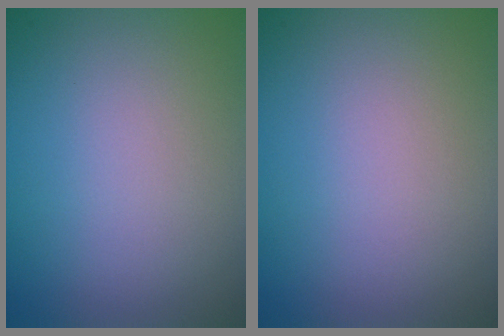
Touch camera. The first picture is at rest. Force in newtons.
{"total": 0.0}